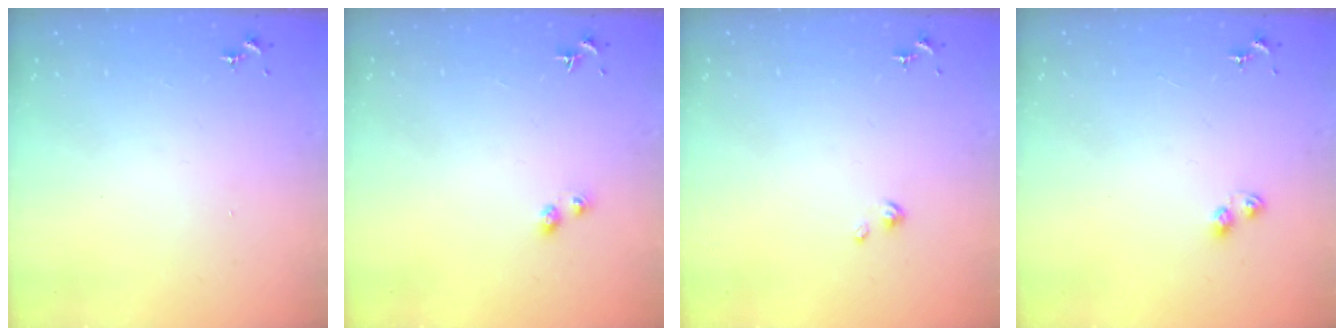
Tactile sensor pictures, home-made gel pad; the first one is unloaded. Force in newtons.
{"total": 2.9, "press": 2.9, "slide": 0.5}
{"total": 2.9, "press": 2.9, "slide": 0.2}
{"total": 4.9, "press": 4.8, "slide": 0.7}